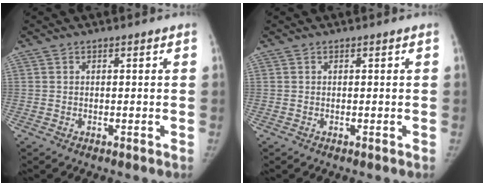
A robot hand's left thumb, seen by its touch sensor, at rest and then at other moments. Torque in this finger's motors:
{"motor_torque": [-0.04, -0.09, 0.27, 0.07, 0.02]}